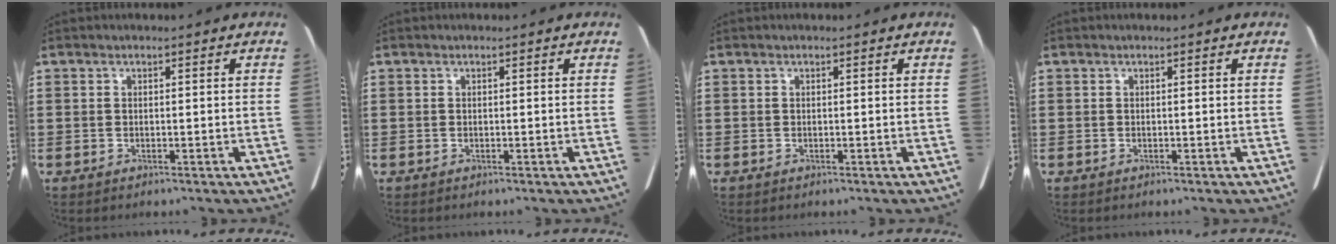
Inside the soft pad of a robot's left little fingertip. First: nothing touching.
{"total": 0.0}
{"total": 0.0}
{"total": 0.0}